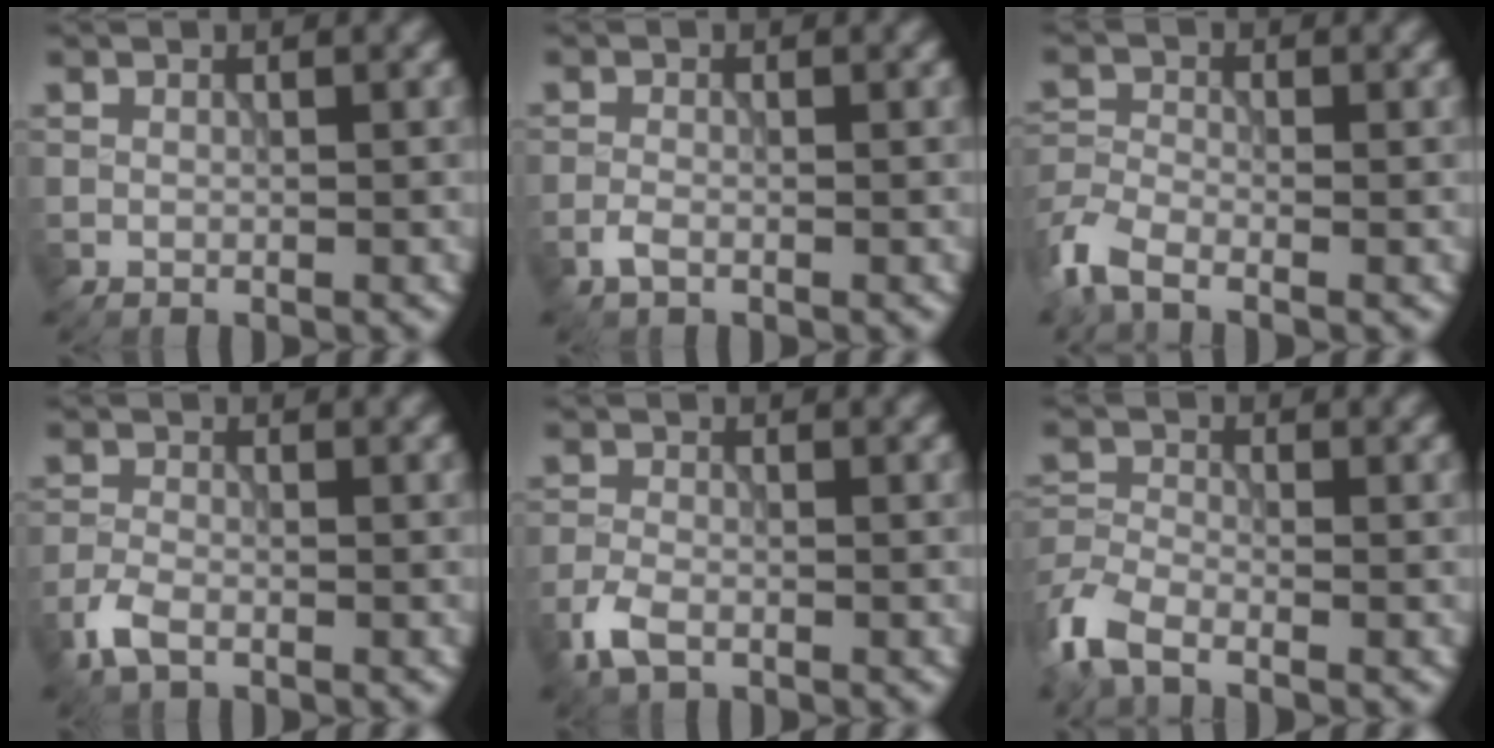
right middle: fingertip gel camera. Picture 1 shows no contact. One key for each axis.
{"total": 1.2, "fx": -0.7, "fy": 0.4, "fz": 0.8, "tx": -0.020, "ty": 0.000, "tz": -0.019}
{"total": 4.1, "fx": -2.9, "fy": 1.6, "fz": 2.3, "tx": -0.055, "ty": -0.008, "tz": -0.077}
{"total": 2.5, "fx": -1.6, "fy": 1.1, "fz": 1.5, "tx": -0.038, "ty": -0.002, "tz": -0.041}
{"total": 2.7, "fx": -1.7, "fy": 1.3, "fz": 1.6, "tx": -0.039, "ty": -0.003, "tz": -0.042}
{"total": 4.9, "fx": -3.4, "fy": 2.1, "fz": 2.8, "tx": -0.066, "ty": -0.007, "tz": -0.085}